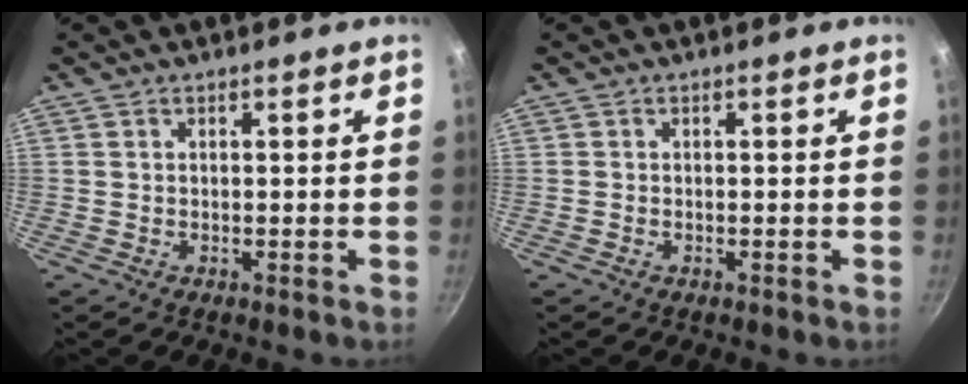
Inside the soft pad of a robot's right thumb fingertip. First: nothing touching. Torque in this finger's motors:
{"motor_torque": [-0.62, -0.29, -0.51, 0.31, 0.00]}